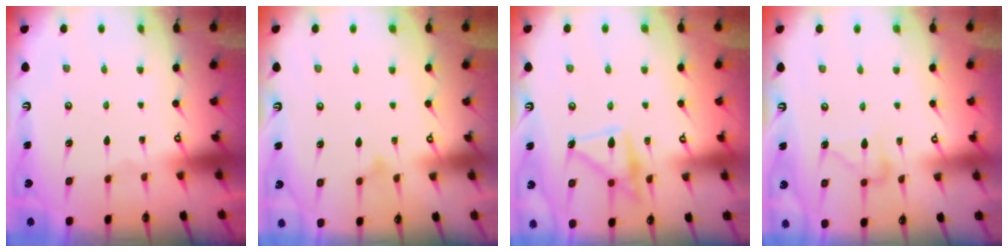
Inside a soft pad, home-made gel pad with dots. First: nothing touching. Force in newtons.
{"total": 8.3, "press": 8.3, "slide": 0.7}
{"total": 17.0, "press": 17.0, "slide": 0.9}
{"total": 8.8, "press": 8.8, "slide": 0.7}